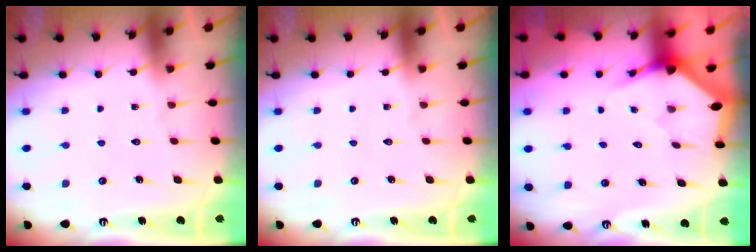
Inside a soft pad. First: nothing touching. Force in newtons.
{"total": 0.0}
{"total": 3.0, "press": 3.0, "slide": 0.1}